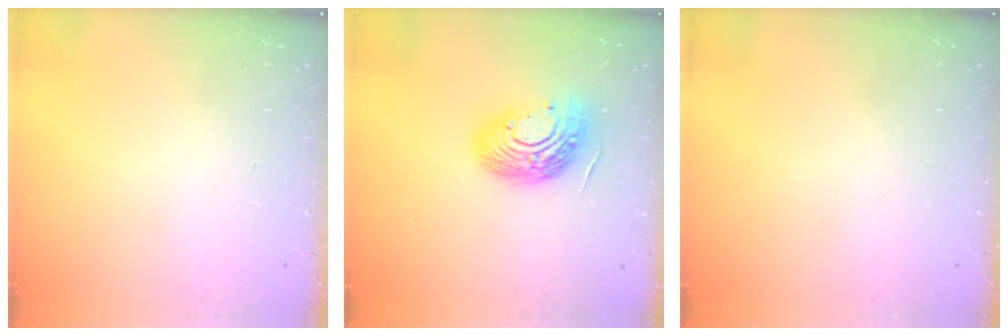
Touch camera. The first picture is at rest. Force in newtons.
{"total": 15.0, "press": 14.9, "slide": 1.5}
{"total": 0.0}